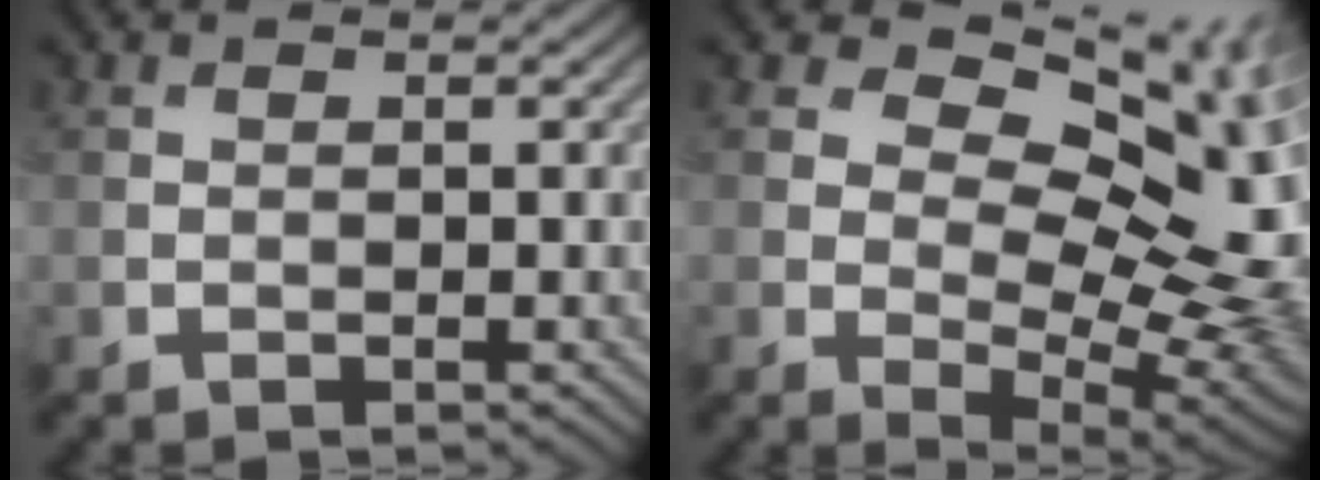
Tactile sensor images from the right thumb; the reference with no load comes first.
{"total": 16.4, "force": [4.8, 9.4, 12.6], "torque": [-0.163, 0.016, 0.091]}